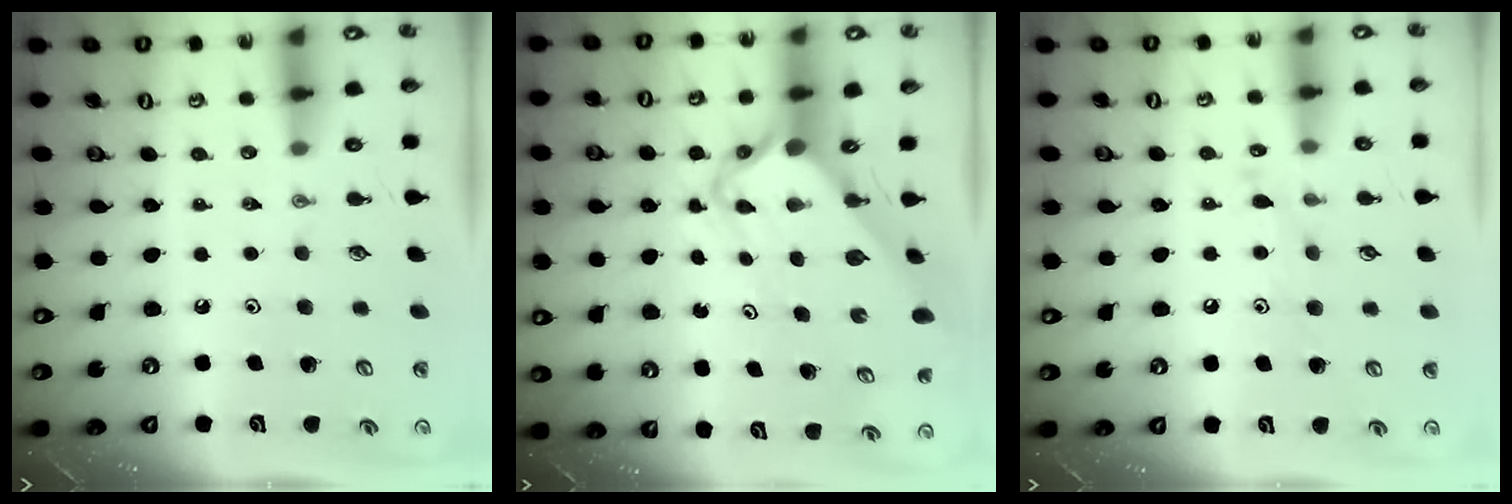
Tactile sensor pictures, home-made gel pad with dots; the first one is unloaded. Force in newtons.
{"total": 6.1, "press": 6.0, "slide": 0.5}
{"total": 7.9, "press": 7.9, "slide": 0.6}